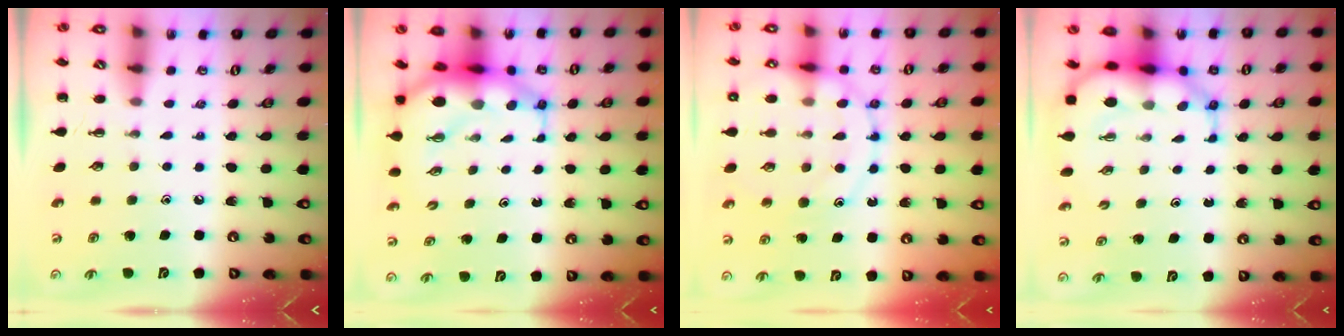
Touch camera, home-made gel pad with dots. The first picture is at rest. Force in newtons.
{"total": 8.7, "press": 8.4, "slide": 2.0}
{"total": 15.7, "press": 15.6, "slide": 1.7}
{"total": 7.2, "press": 6.8, "slide": 2.2}